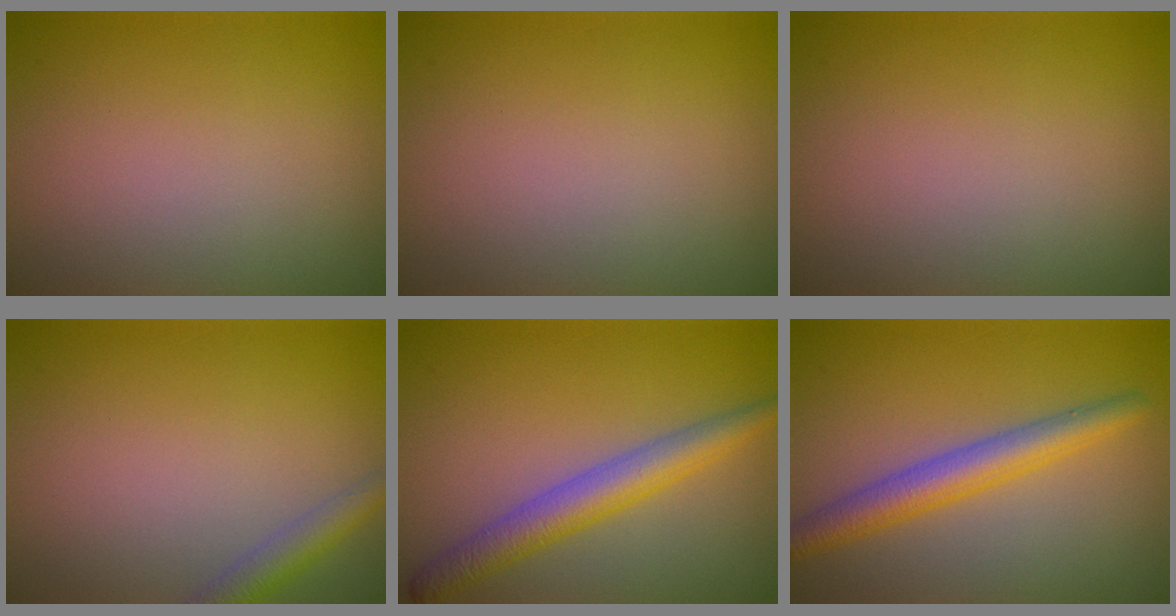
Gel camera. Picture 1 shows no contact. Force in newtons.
{"total": 0.0}
{"total": 0.0}
{"total": 2.4, "press": 2.4, "slide": 0.1}
{"total": 4.4, "press": 4.4, "slide": 0.1}
{"total": 4.2, "press": 4.2, "slide": 0.2}